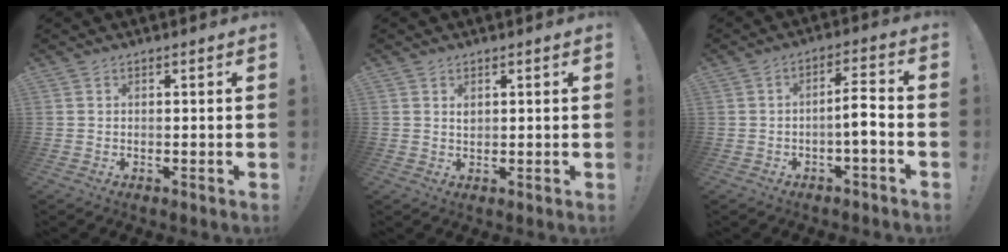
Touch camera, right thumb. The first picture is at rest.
{"total": 1.2, "force": [0.8, 0.7, 0.6], "torque": [-0.004, -0.002, 0.013]}
{"total": 6.3, "force": [-1.9, 1.8, 5.8], "torque": [-0.088, 0.008, -0.035]}